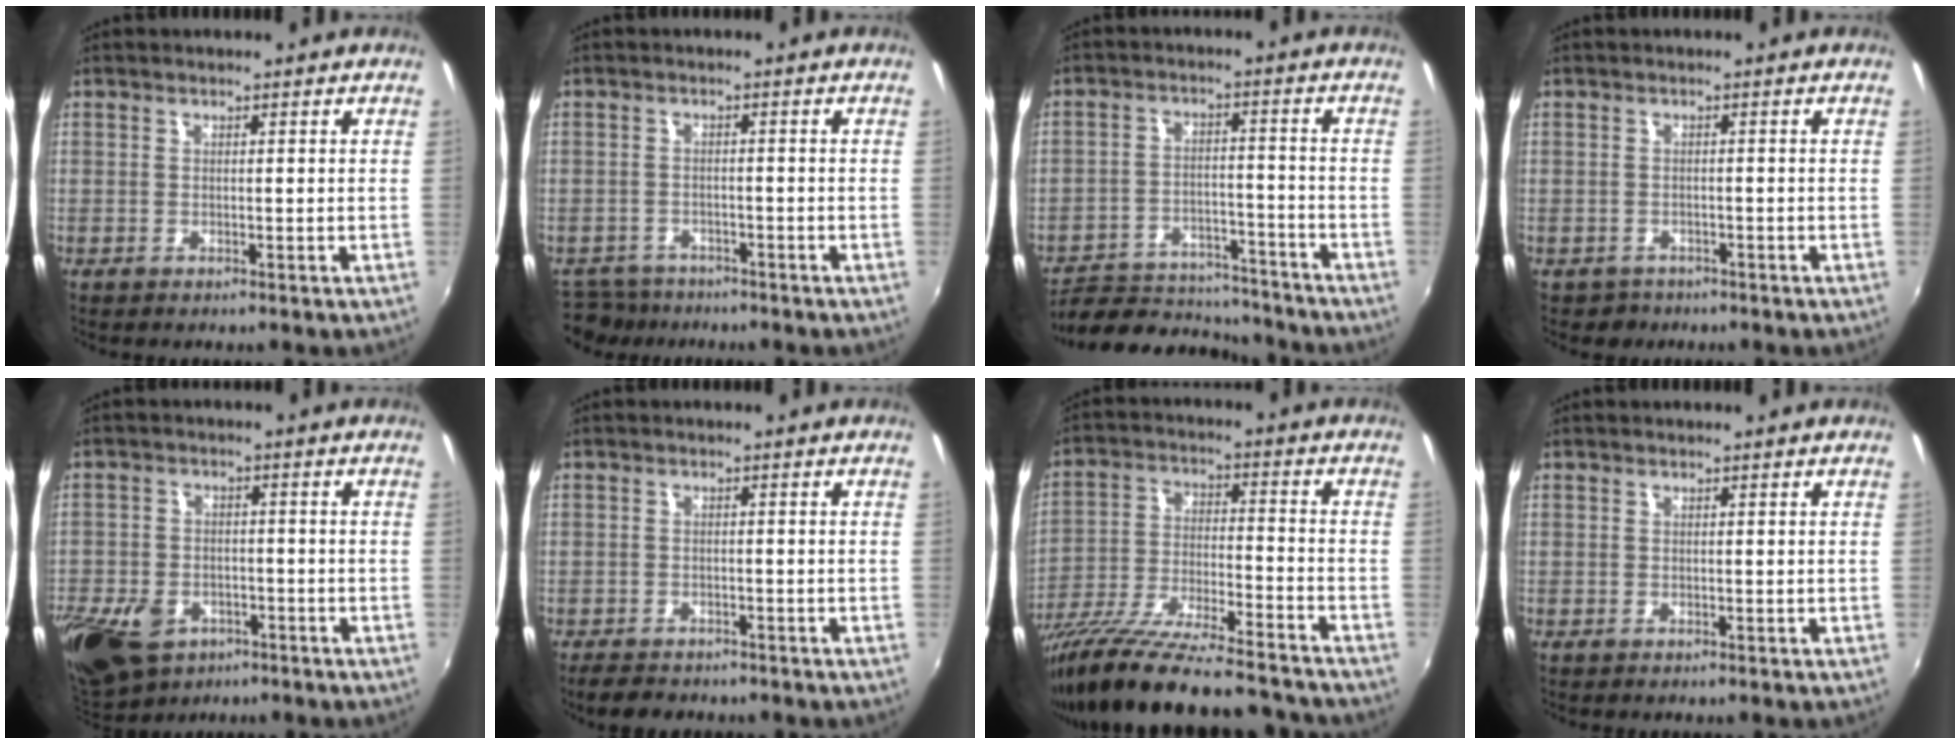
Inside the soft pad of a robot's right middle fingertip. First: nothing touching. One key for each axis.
{"total": 6.2, "fx": -5.4, "fy": 2.9, "fz": 0.9, "tx": -0.039, "ty": -0.009, "tz": -0.092}
{"total": 14.7, "fx": -13.2, "fy": 5.1, "fz": 3.9, "tx": -0.090, "ty": 0.014, "tz": -0.186}
{"total": 2.5, "fx": -1.6, "fy": 1.9, "fz": 0.2, "tx": -0.011, "ty": -0.002, "tz": -0.023}
{"total": 18.5, "fx": -9.7, "fy": 12.5, "fz": 9.7, "tx": -0.261, "ty": -0.033, "tz": -0.159}
{"total": 4.2, "fx": -3.4, "fy": 2.1, "fz": 1.3, "tx": -0.037, "ty": -0.006, "tz": -0.059}
{"total": 22.3, "fx": -19.3, "fy": 3.0, "fz": 10.8, "tx": -0.199, "ty": -0.051, "tz": -0.304}
{"total": 0.0}